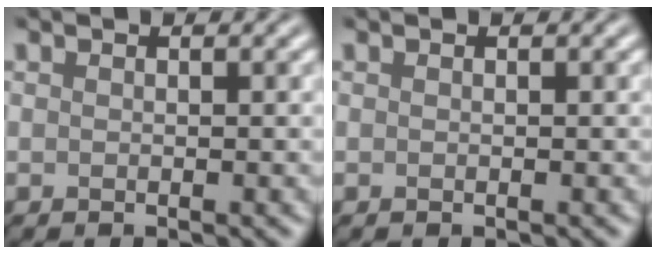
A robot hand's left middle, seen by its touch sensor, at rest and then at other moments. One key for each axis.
{"total": 0.0}